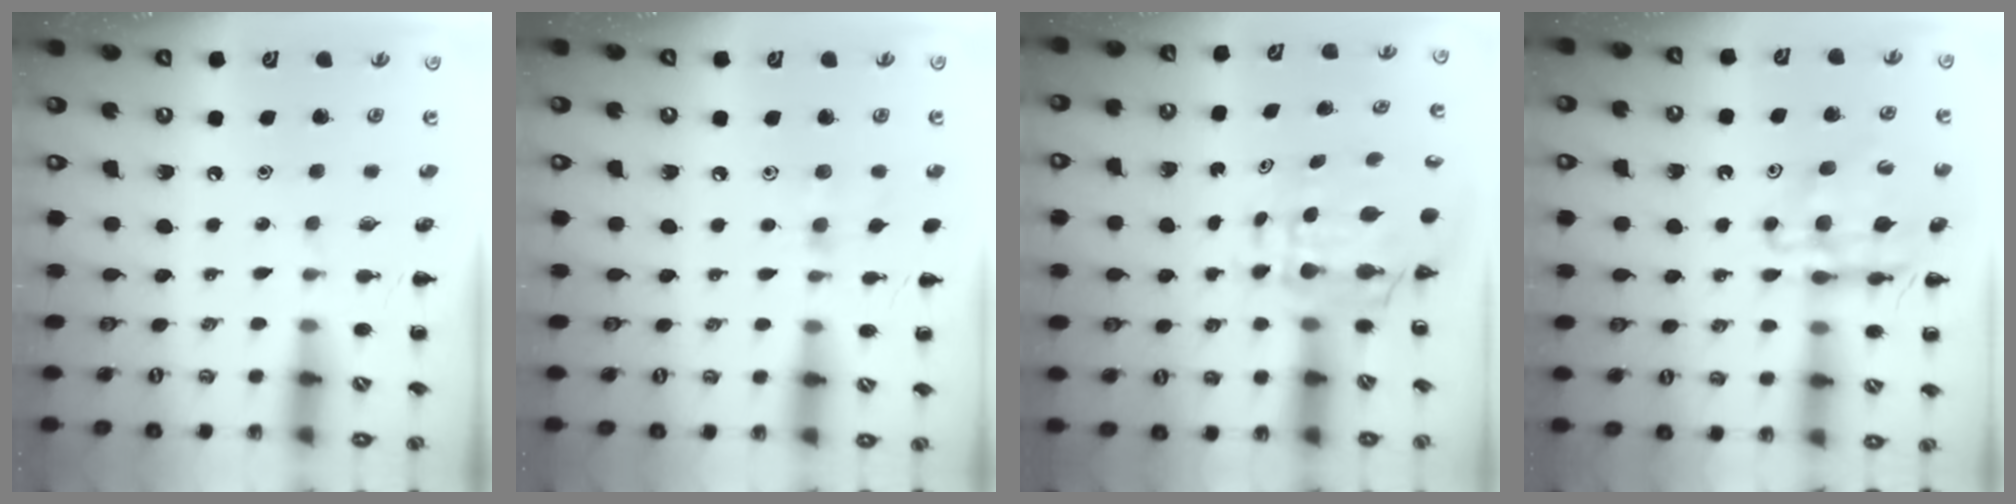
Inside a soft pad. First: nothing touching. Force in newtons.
{"total": 6.6, "press": 6.3, "slide": 2.0}
{"total": 6.6, "press": 6.2, "slide": 2.1}
{"total": 12.0, "press": 11.5, "slide": 3.4}